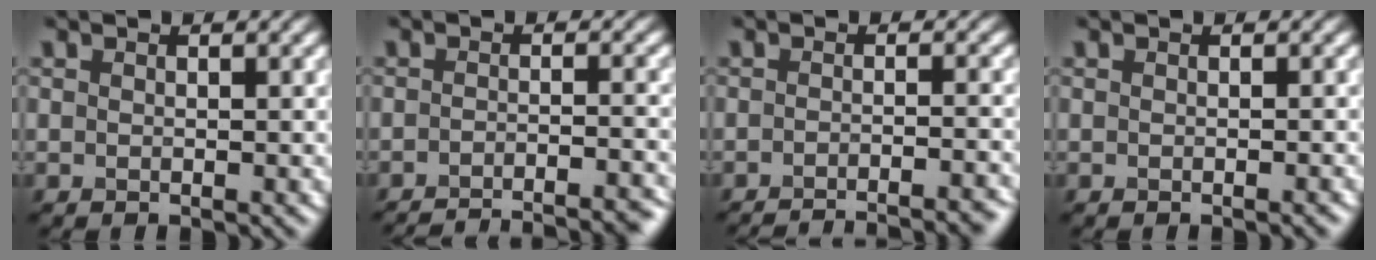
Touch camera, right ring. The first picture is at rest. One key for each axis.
{"total": 8.9, "fx": -8.1, "fy": 1.9, "fz": 3.3, "tx": -0.020, "ty": 0.004, "tz": -0.093}
{"total": 7.0, "fx": -6.2, "fy": 1.4, "fz": 2.8, "tx": -0.012, "ty": 0.008, "tz": -0.073}
{"total": 0.6, "fx": -0.4, "fy": 0.0, "fz": 0.4, "tx": -0.003, "ty": 0.002, "tz": -0.006}